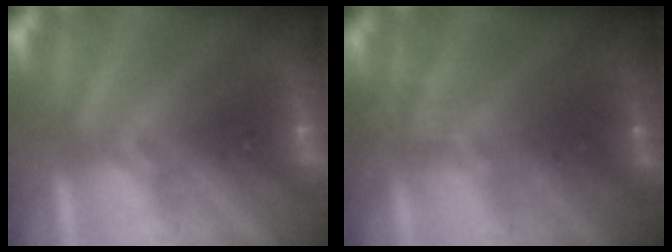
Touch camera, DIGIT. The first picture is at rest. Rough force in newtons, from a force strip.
{"total": 1.0}